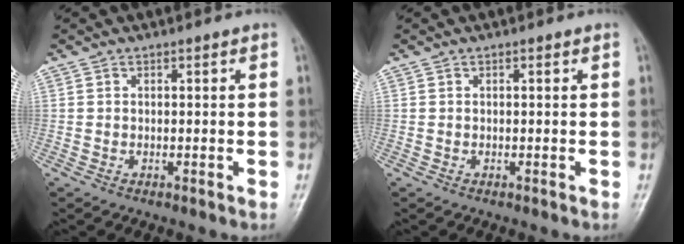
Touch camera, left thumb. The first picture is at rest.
{"total": 0.0}